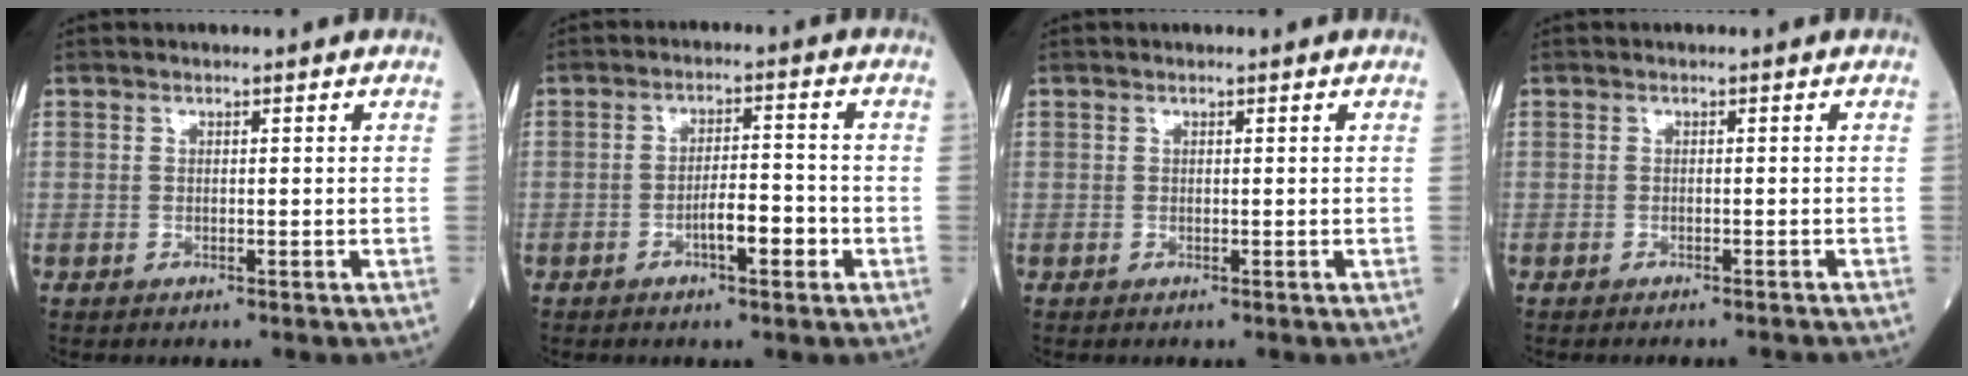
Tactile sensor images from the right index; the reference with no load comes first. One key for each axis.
{"total": 4.7, "fx": -2.1, "fy": 1.1, "fz": 4.1, "tx": -0.064, "ty": 0.005, "tz": -0.037}
{"total": 0.0}
{"total": 4.3, "fx": -4.1, "fy": 0.2, "fz": 1.3, "tx": -0.014, "ty": -0.016, "tz": -0.044}